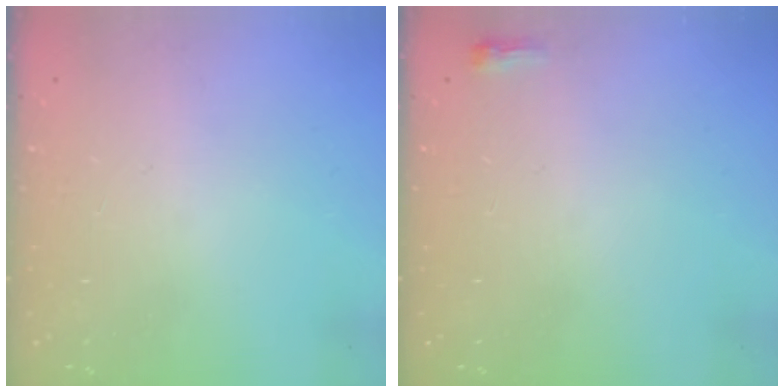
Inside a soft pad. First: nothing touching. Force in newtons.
{"total": 2.6, "press": 2.5, "slide": 0.6}